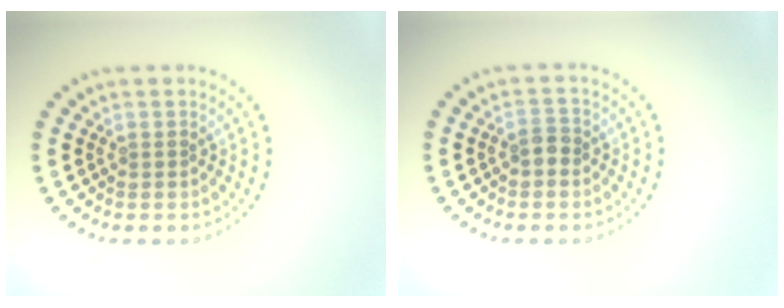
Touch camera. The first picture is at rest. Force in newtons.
{"total": 1.2, "press": 1.2, "slide": 0.3}